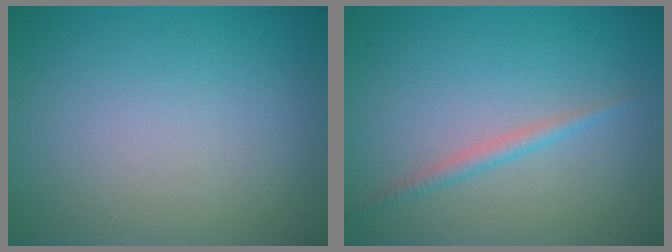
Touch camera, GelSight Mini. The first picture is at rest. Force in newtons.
{"total": 1.4, "press": 1.4, "slide": 0.0}